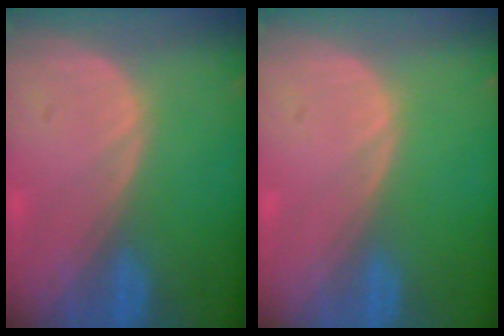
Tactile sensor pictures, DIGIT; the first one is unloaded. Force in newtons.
{"total": 0.0}